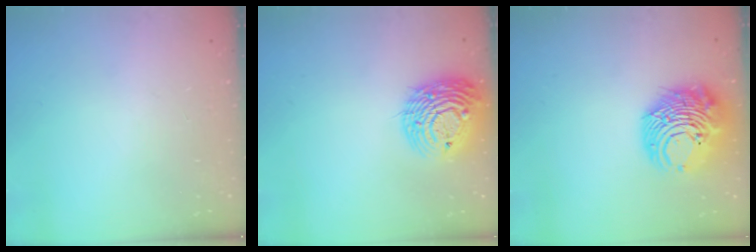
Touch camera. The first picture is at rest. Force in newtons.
{"total": 14.7, "press": 14.5, "slide": 2.2}
{"total": 13.5, "press": 13.4, "slide": 1.8}